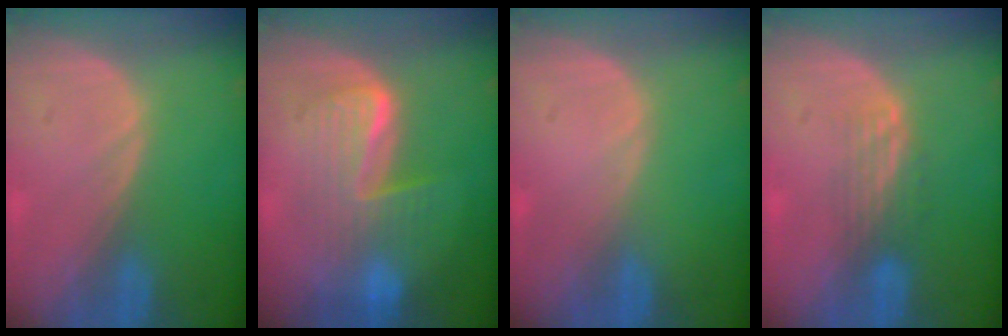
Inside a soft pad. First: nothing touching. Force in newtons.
{"total": 7.4, "press": 7.4, "slide": 0.2}
{"total": 0.0}
{"total": 3.4, "press": 2.9, "slide": 1.8}